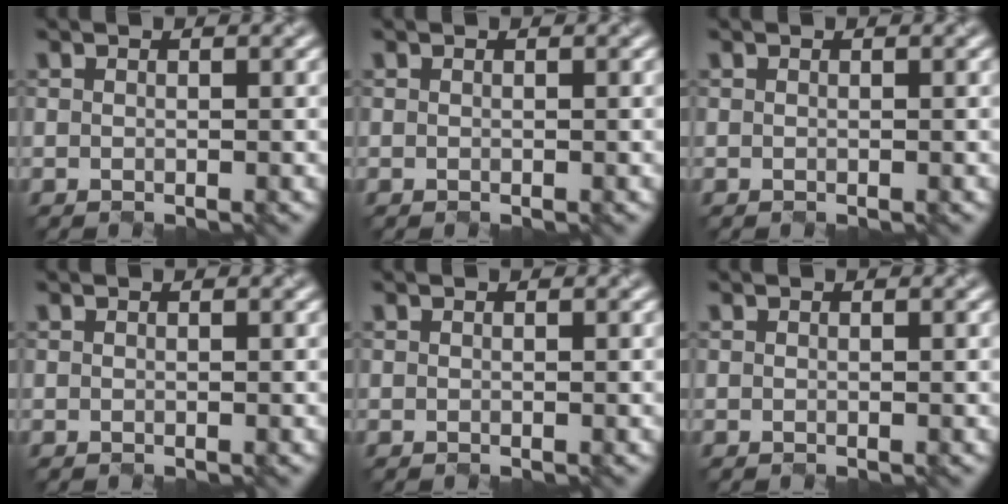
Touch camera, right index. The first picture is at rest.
{"total": 0.0}
{"total": 0.0}
{"total": 0.0}
{"total": 0.0}
{"total": 0.0}